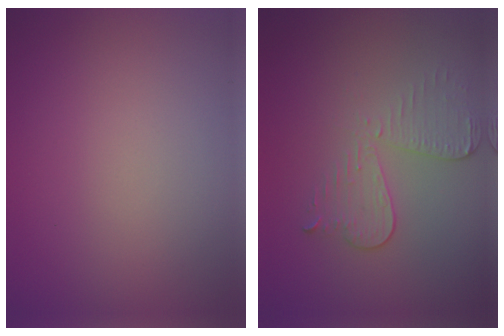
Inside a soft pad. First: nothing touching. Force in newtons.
{"total": 3.1, "press": 2.7, "slide": 1.4}